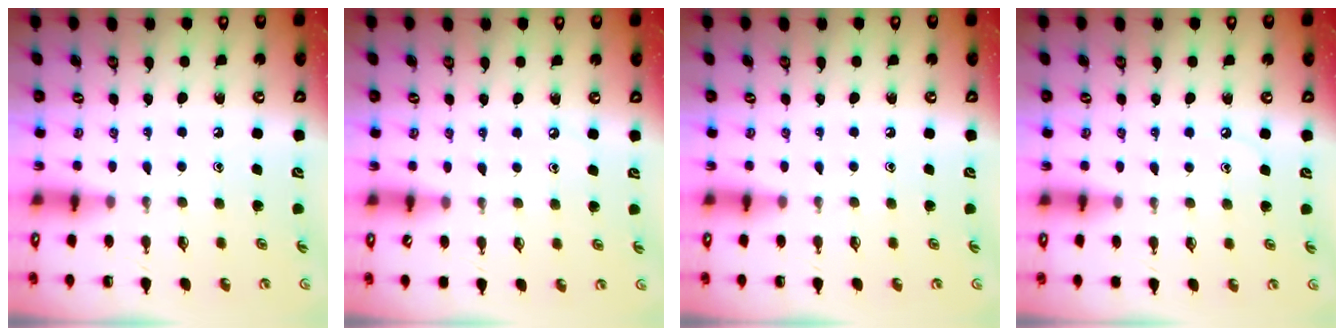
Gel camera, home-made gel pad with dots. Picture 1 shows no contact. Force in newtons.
{"total": 3.0, "press": 3.0, "slide": 0.4}
{"total": 0.0}
{"total": 3.3, "press": 3.3, "slide": 0.5}